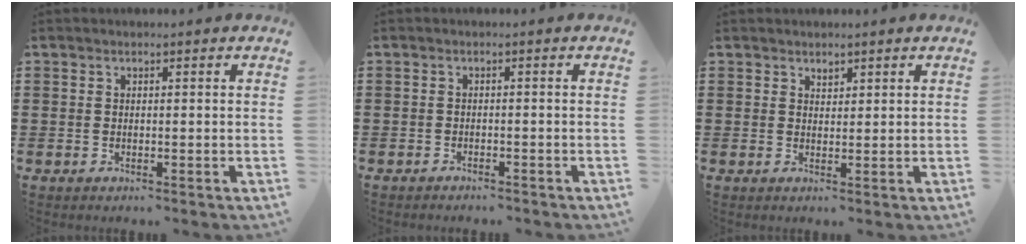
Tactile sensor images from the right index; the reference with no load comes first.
{"total": 1.2, "force": [-1.2, 0.2, 0.0], "torque": [-0.006, 0.001, -0.026]}
{"total": 1.1, "force": [1.0, 0.4, 0.1], "torque": [-0.004, -0.002, 0.021]}